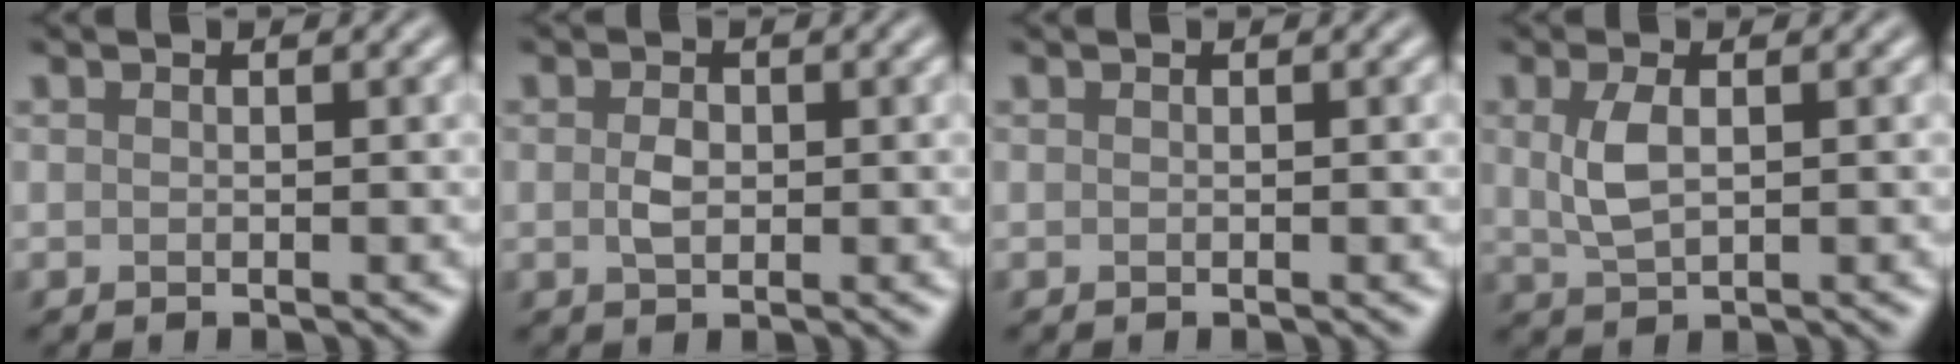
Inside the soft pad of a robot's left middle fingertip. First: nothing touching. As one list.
[{"total": 1.7, "force": [0.0, 1.1, 1.2], "torque": [-0.025, -0.001, -0.001]}, {"total": 0.0}, {"total": 2.9, "force": [0.6, 1.4, 2.5], "torque": [-0.062, 0.000, 0.014]}]